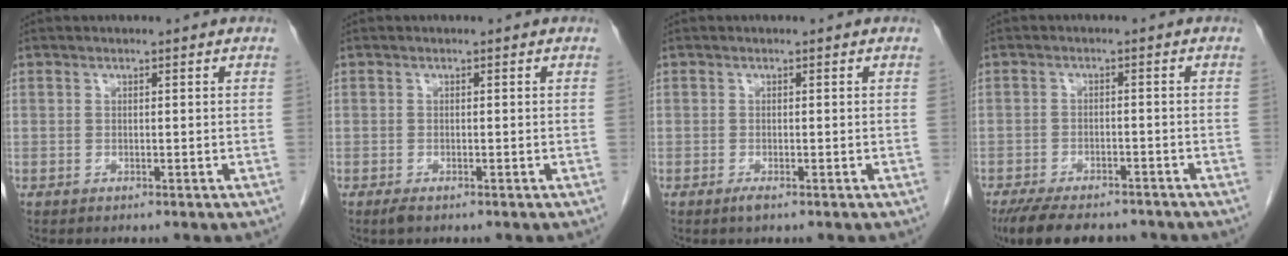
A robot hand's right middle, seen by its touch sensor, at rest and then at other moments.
{"total": 1.1, "force": [-0.8, 0.3, 0.8], "torque": [-0.018, -0.003, -0.011]}
{"total": 0.9, "force": [-0.6, 0.1, 0.7], "torque": [-0.015, -0.002, -0.010]}
{"total": 11.8, "force": [-9.7, 4.1, 5.3], "torque": [-0.093, -0.007, -0.142]}